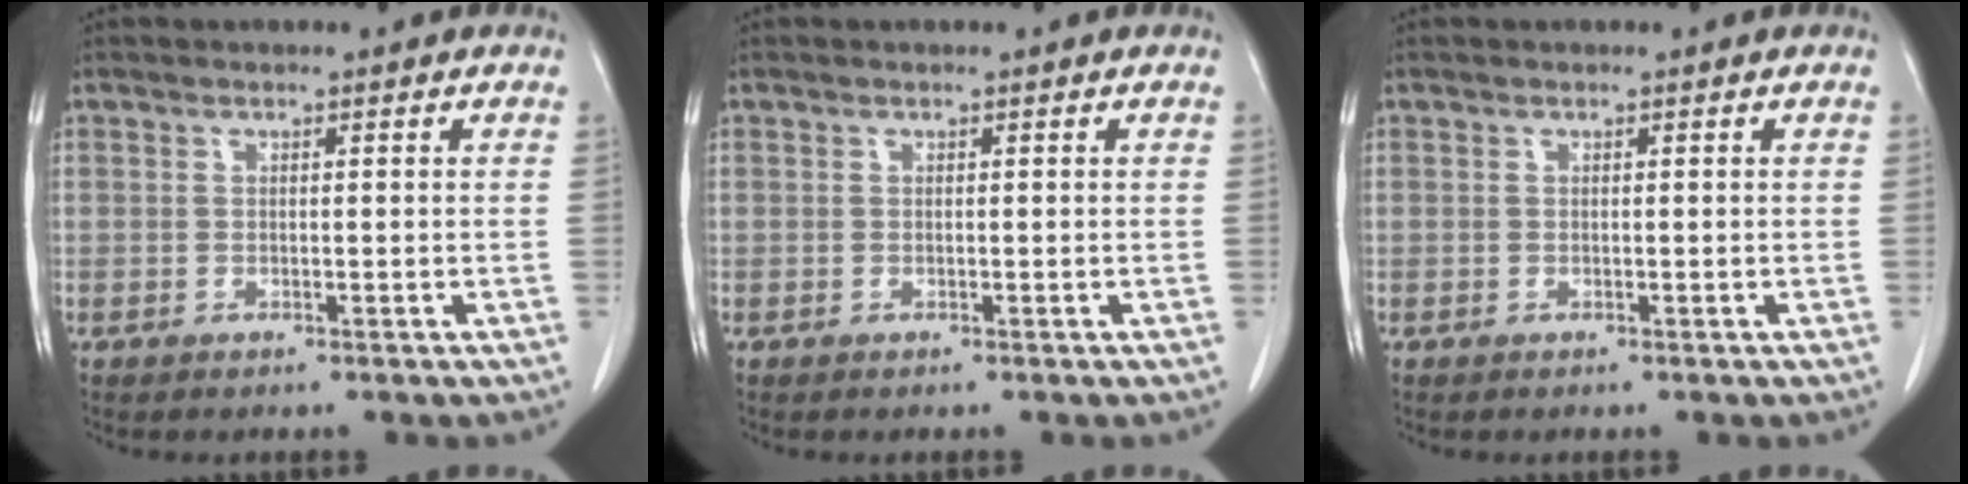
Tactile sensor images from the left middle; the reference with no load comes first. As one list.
[{"total": 0.0}, {"total": 0.0}]